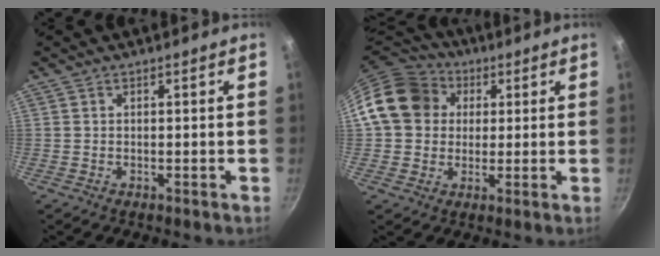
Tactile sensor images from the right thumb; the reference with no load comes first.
{"total": 14.7, "force": [3.1, 12.6, 7.0], "torque": [-0.102, 0.026, 0.042]}